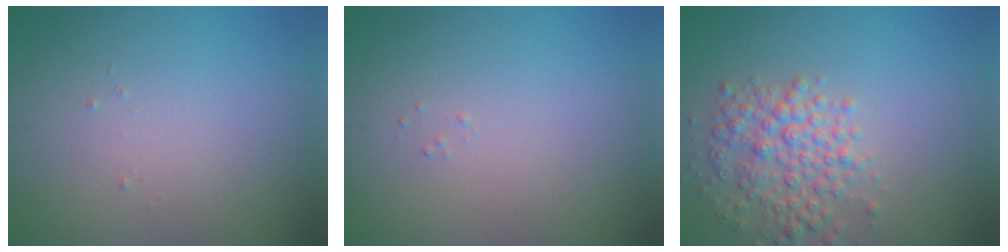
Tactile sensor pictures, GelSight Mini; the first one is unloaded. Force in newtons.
{"total": 0.0}
{"total": 4.2, "press": 4.2, "slide": 0.1}